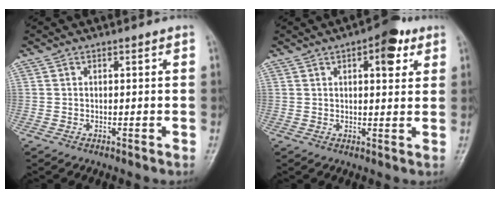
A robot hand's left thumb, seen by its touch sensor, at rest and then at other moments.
{"total": 7.4, "force": [3.5, 3.2, 5.7], "torque": [-0.054, -0.008, 0.040]}